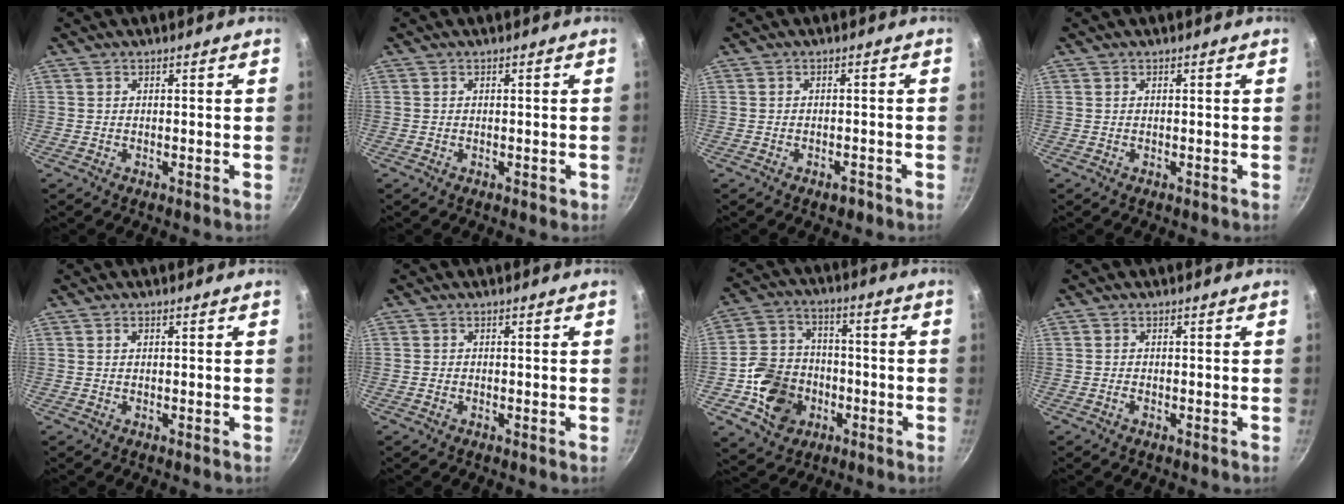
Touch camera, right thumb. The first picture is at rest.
{"total": 0.7, "force": [-0.2, 0.6, 0.4], "torque": [0.000, 0.001, -0.003]}
{"total": 2.0, "force": [-1.3, 1.0, 1.0], "torque": [-0.013, 0.013, -0.014]}
{"total": 0.0}
{"total": 0.7, "force": [0.2, 0.6, 0.4], "torque": [-0.007, 0.003, 0.005]}
{"total": 0.9, "force": [-0.4, 0.7, 0.4], "torque": [-0.007, 0.001, -0.008]}
{"total": 14.1, "force": [-4.0, 11.7, 6.8], "torque": [-0.102, 0.040, -0.069]}
{"total": 0.6, "force": [-0.4, 0.4, 0.3], "torque": [-0.006, 0.001, -0.009]}